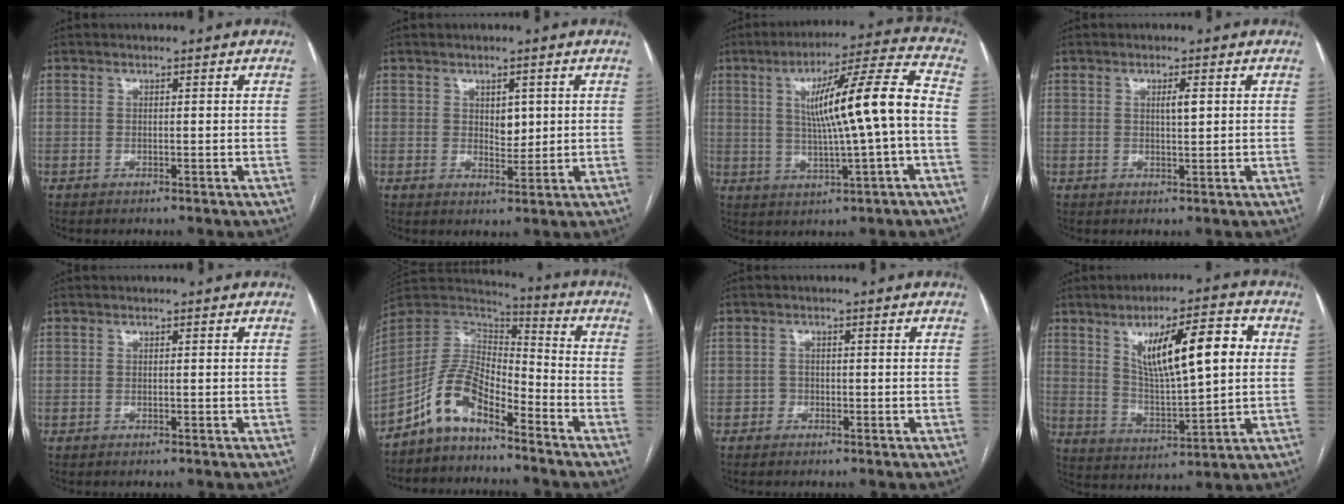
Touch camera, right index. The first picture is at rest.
{"total": 2.9, "force": [0.8, 1.8, 2.1], "torque": [-0.027, -0.004, 0.016]}
{"total": 13.7, "force": [0.4, -0.1, 13.7], "torque": [-0.216, 0.015, 0.007]}
{"total": 1.9, "force": [0.5, 0.3, 1.8], "torque": [-0.030, 0.001, 0.008]}
{"total": 0.0}
{"total": 9.9, "force": [-6.8, 3.9, 6.0], "torque": [-0.123, 0.028, -0.132]}
{"total": 0.9, "force": [-0.4, 0.8, 0.0], "torque": [0.006, 0.006, -0.010]}
{"total": 14.1, "force": [4.2, 2.8, 13.1], "torque": [-0.216, 0.012, 0.075]}